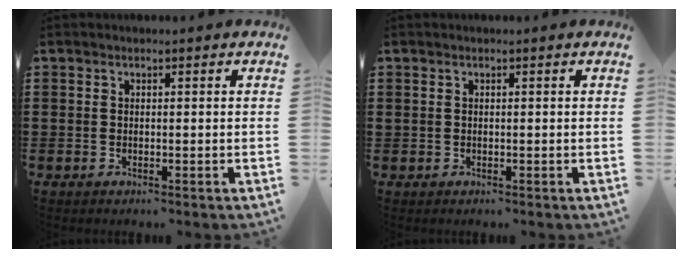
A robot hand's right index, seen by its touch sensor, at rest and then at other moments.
{"total": 0.0}